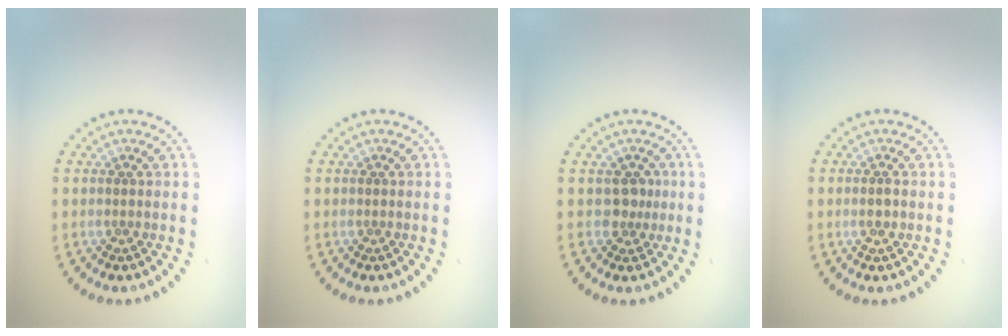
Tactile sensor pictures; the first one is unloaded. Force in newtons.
{"total": 0.0}
{"total": 1.7, "press": 1.3, "slide": 1.1}
{"total": 0.6, "press": 0.6, "slide": 0.1}